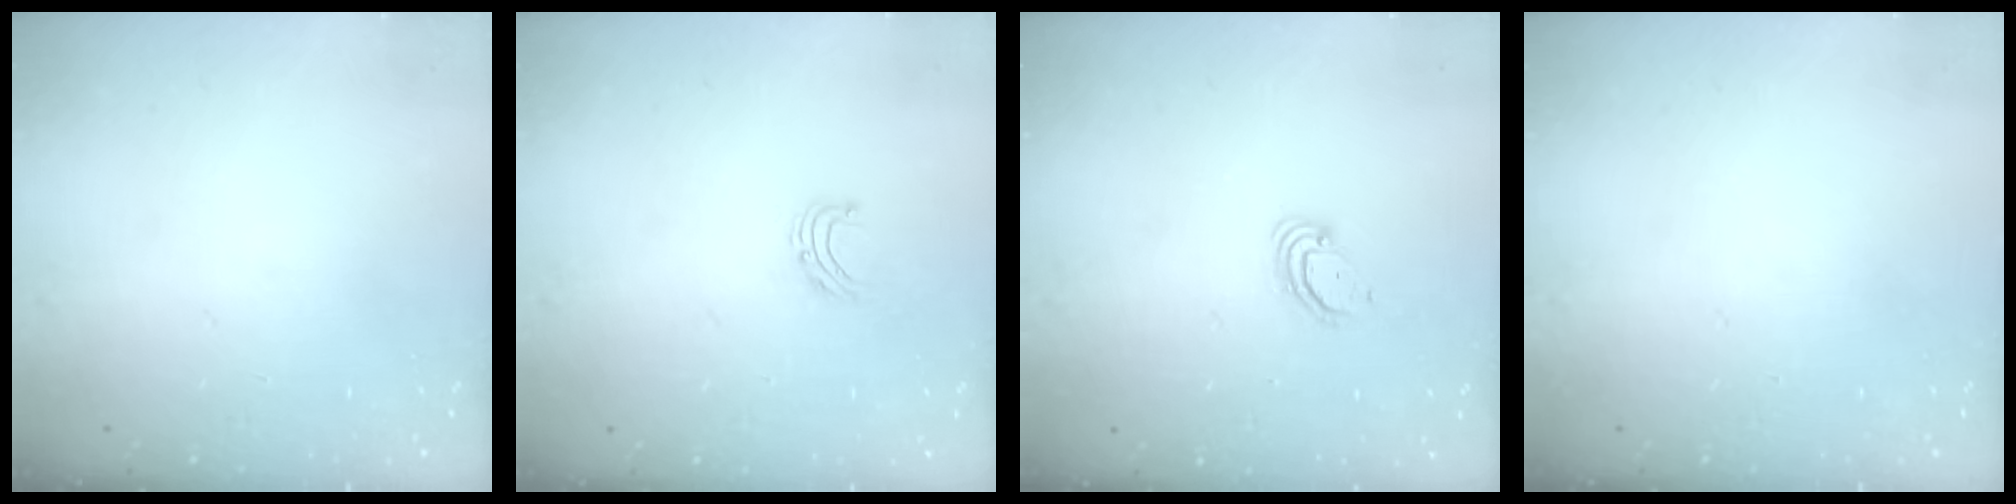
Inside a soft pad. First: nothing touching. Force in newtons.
{"total": 4.6, "press": 4.6, "slide": 0.5}
{"total": 2.9, "press": 2.9, "slide": 0.3}
{"total": 0.0}